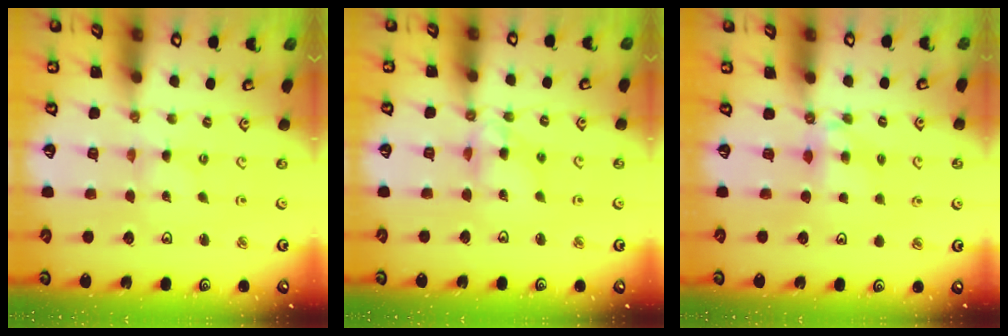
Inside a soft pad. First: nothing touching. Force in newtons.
{"total": 7.2, "press": 7.1, "slide": 0.7}
{"total": 5.7, "press": 5.6, "slide": 0.6}